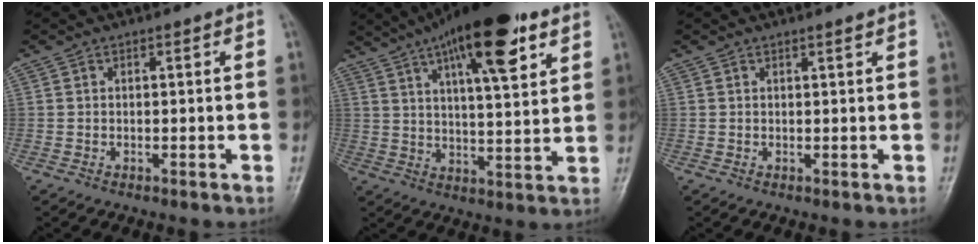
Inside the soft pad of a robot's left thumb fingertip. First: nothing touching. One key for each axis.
{"total": 19.4, "fx": 10.6, "fy": 5.8, "fz": 15.1, "tx": -0.221, "ty": -0.025, "tz": 0.165}
{"total": 0.7, "fx": 0.7, "fy": 0.0, "fz": 0.3, "tx": -0.005, "ty": -0.006, "tz": 0.012}